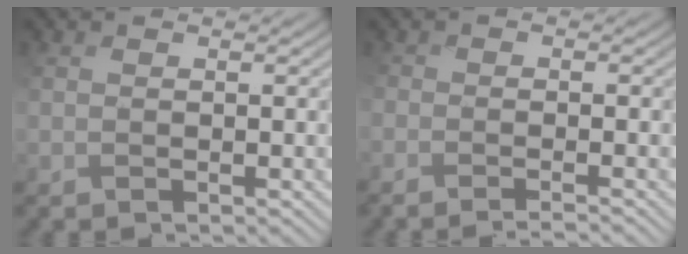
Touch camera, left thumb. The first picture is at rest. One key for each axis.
{"total": 3.3, "fx": -2.5, "fy": 0.8, "fz": 2.1, "tx": -0.027, "ty": -0.006, "tz": -0.032}